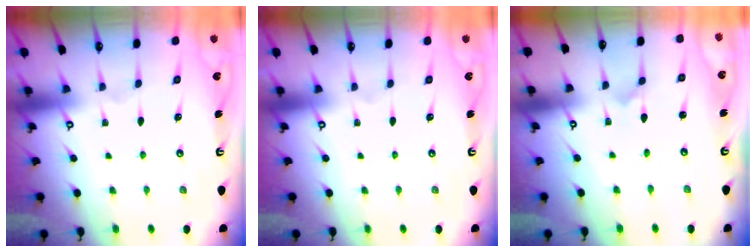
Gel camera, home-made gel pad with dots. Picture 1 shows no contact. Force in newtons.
{"total": 0.0}
{"total": 0.9, "press": 0.9, "slide": 0.1}